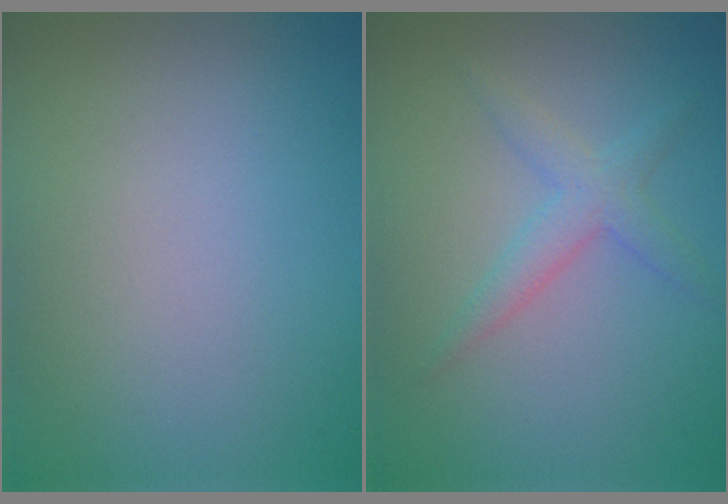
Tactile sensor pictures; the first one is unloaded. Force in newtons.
{"total": 2.3, "press": 2.3, "slide": 0.2}